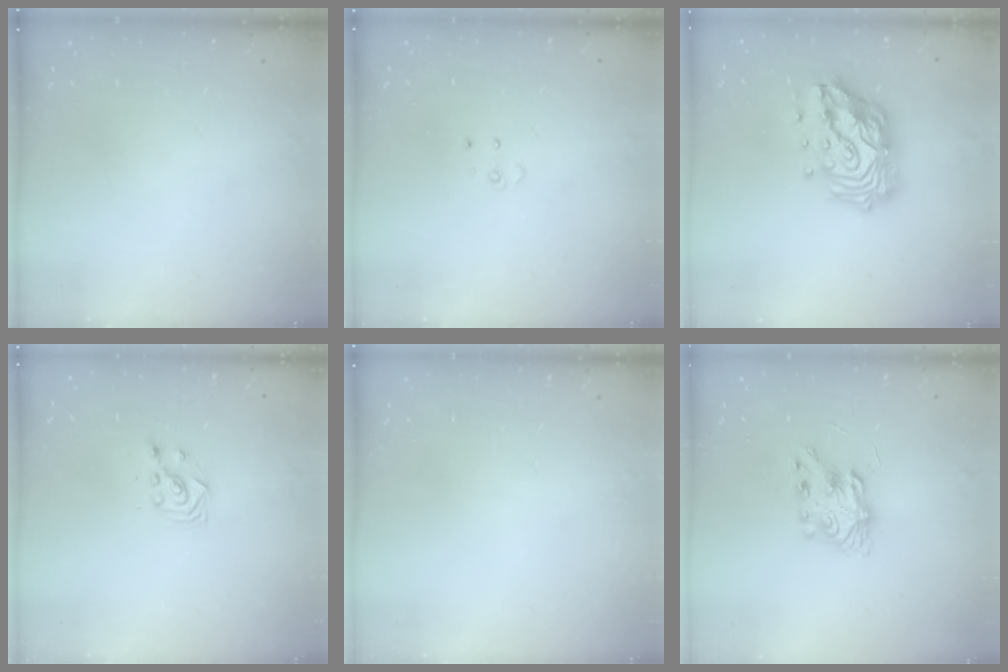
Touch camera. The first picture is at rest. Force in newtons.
{"total": 3.8, "press": 3.8, "slide": 0.3}
{"total": 18.5, "press": 18.4, "slide": 2.2}
{"total": 2.9, "press": 2.9, "slide": 0.3}
{"total": 0.0}
{"total": 7.8, "press": 7.8, "slide": 0.1}